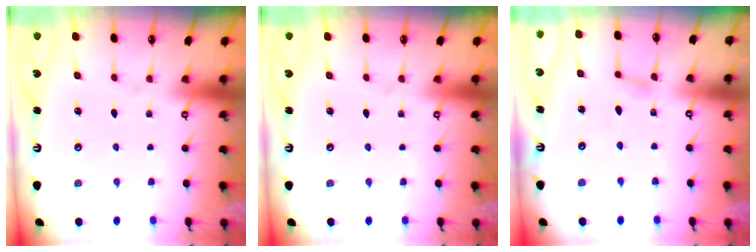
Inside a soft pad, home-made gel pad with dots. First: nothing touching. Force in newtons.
{"total": 0.0}
{"total": 2.9, "press": 2.9, "slide": 0.4}